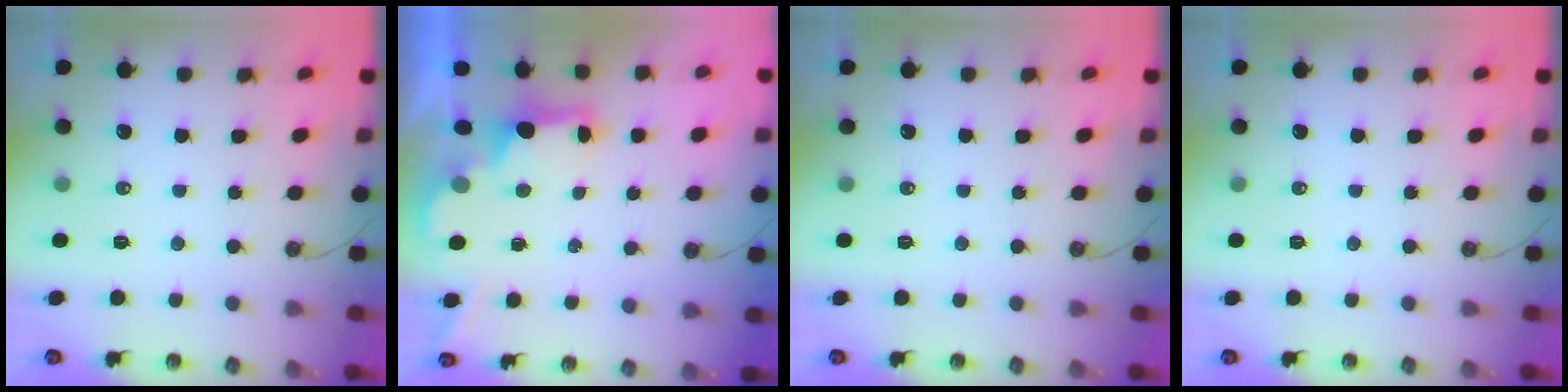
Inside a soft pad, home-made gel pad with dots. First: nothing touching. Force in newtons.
{"total": 2.3, "press": 2.2, "slide": 0.7}
{"total": 0.0}
{"total": 0.0}